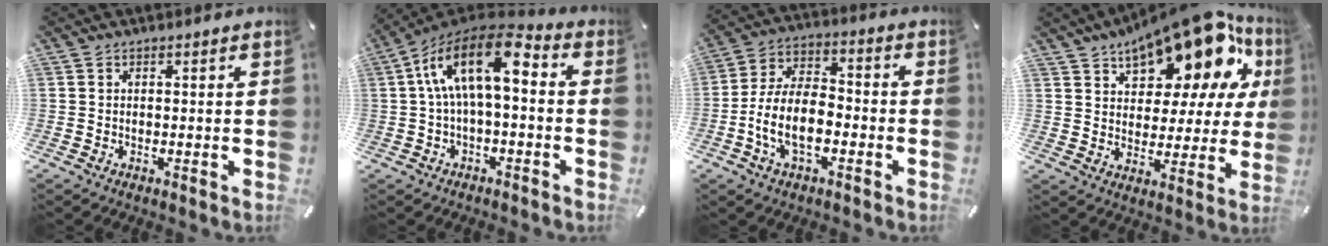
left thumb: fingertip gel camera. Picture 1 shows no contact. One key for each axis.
{"total": 15.6, "fx": 2.6, "fy": 7.2, "fz": 13.6, "tx": -0.255, "ty": -0.005, "tz": 0.042}
{"total": 11.9, "fx": -4.3, "fy": 6.7, "fz": 8.9, "tx": -0.189, "ty": 0.012, "tz": -0.077}
{"total": 18.9, "fx": 13.6, "fy": 8.5, "fz": 10.0, "tx": -0.155, "ty": -0.101, "tz": 0.229}